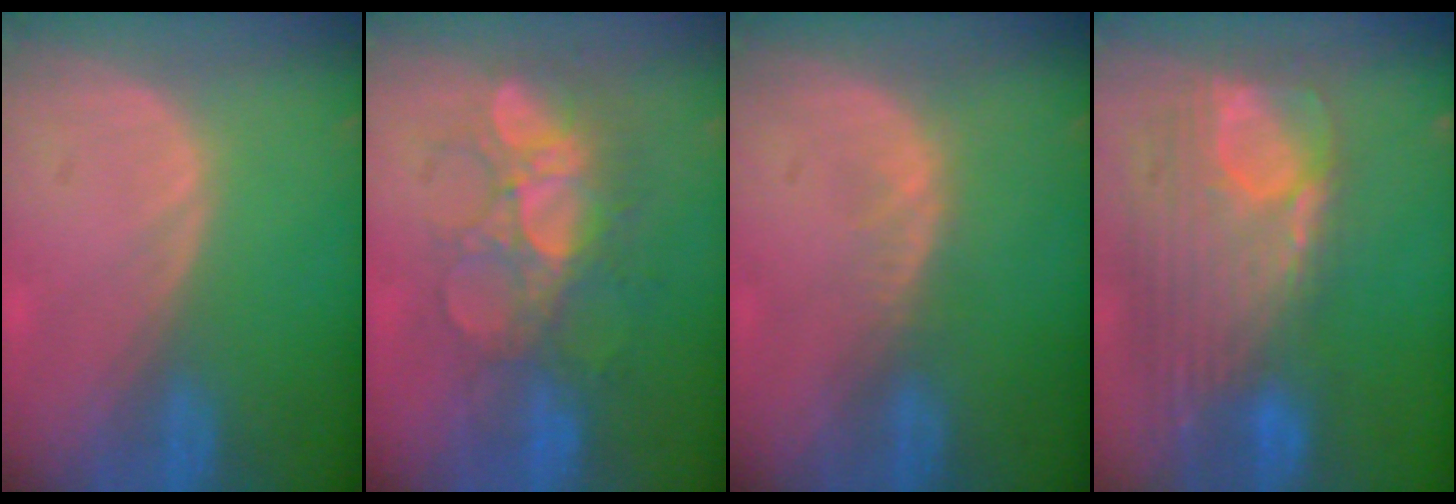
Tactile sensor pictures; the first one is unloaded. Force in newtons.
{"total": 9.0, "press": 8.6, "slide": 2.6}
{"total": 1.5, "press": 1.5, "slide": 0.2}
{"total": 12.6, "press": 10.7, "slide": 6.6}